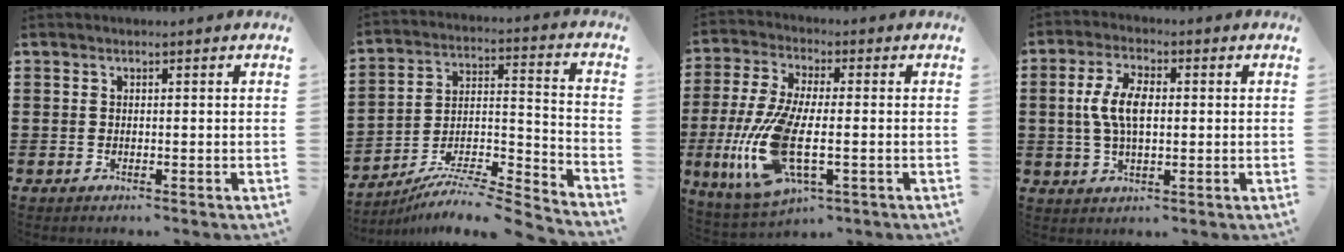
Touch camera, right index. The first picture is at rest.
{"total": 7.6, "force": [-7.1, 0.4, 2.7], "torque": [-0.039, 0.001, -0.141]}
{"total": 14.2, "force": [-3.3, 5.8, 12.5], "torque": [-0.292, -0.020, -0.063]}
{"total": 6.9, "force": [0.4, 3.1, 6.1], "torque": [-0.139, 0.005, -0.001]}